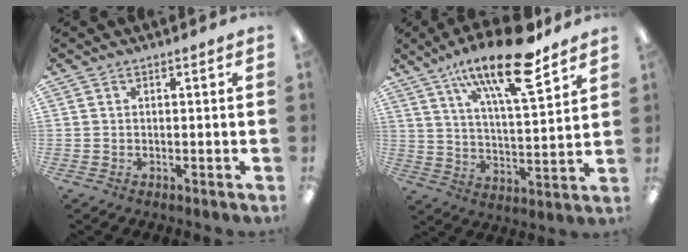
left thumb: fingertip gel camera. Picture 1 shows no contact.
{"total": 19.5, "force": [12.9, 5.4, 13.7], "torque": [-0.222, -0.068, 0.207]}